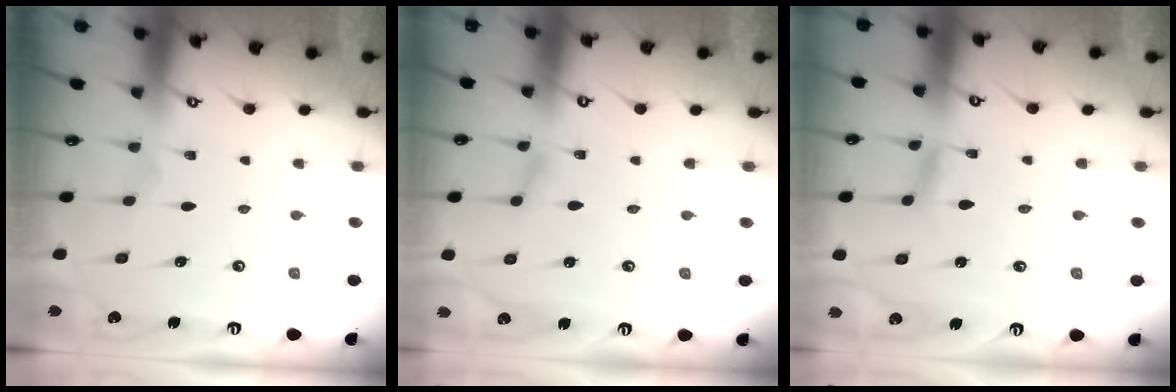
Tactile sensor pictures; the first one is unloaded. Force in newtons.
{"total": 1.2, "press": 1.2, "slide": 0.1}
{"total": 2.2, "press": 2.2, "slide": 0.1}